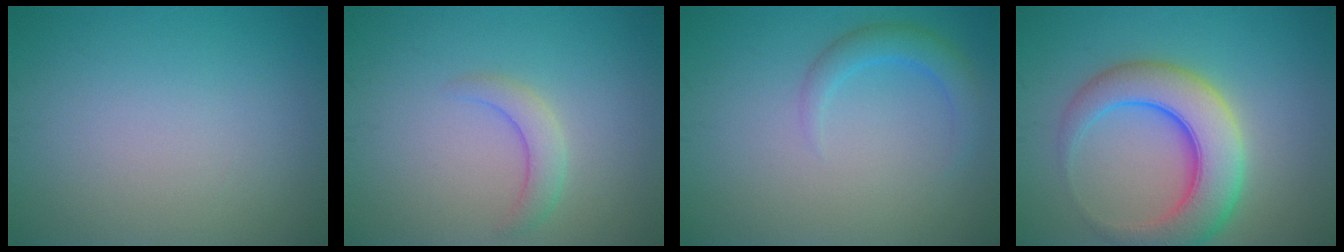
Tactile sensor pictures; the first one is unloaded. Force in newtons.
{"total": 2.1, "press": 2.1, "slide": 0.3}
{"total": 2.4, "press": 2.4, "slide": 0.1}
{"total": 7.8, "press": 7.8, "slide": 0.3}